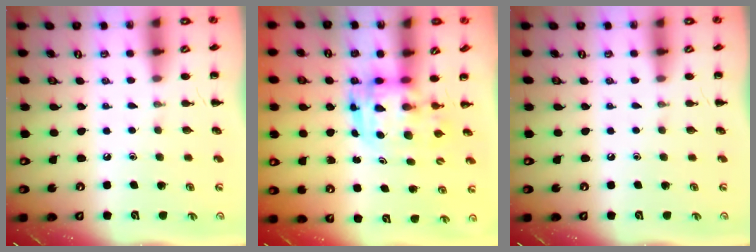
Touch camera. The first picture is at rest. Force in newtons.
{"total": 3.7, "press": 3.6, "slide": 0.7}
{"total": 0.0}